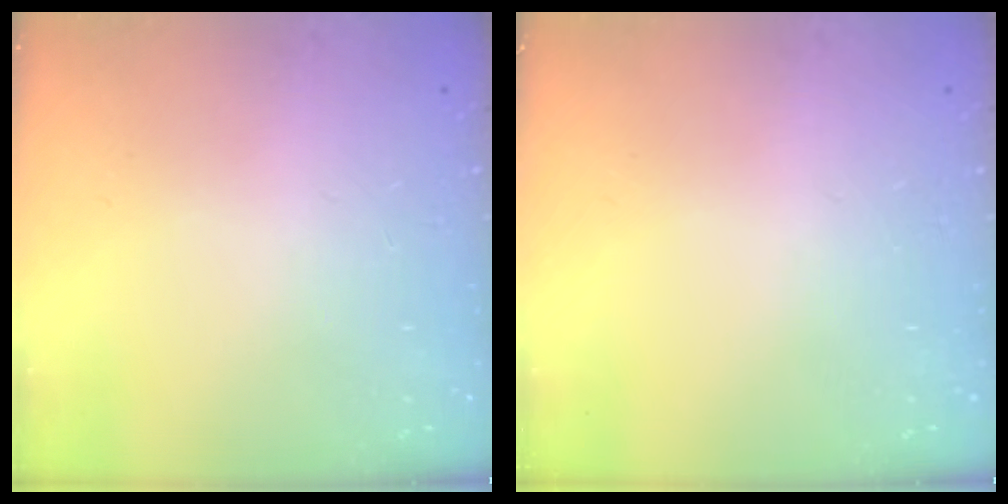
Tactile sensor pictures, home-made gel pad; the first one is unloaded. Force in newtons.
{"total": 0.0}